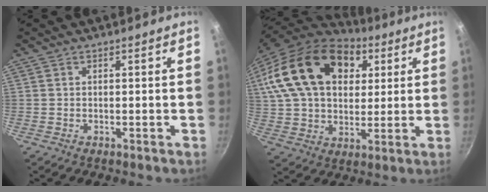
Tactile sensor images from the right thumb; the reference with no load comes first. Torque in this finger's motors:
{"motor_torque": [-0.81, 2.78, 0.90, -0.62, 0.24]}